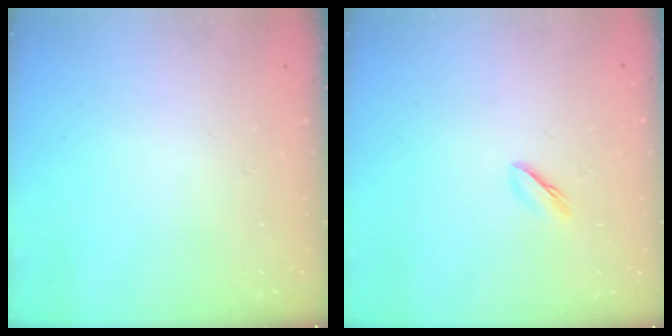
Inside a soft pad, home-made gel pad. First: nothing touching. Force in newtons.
{"total": 2.5, "press": 2.4, "slide": 0.8}